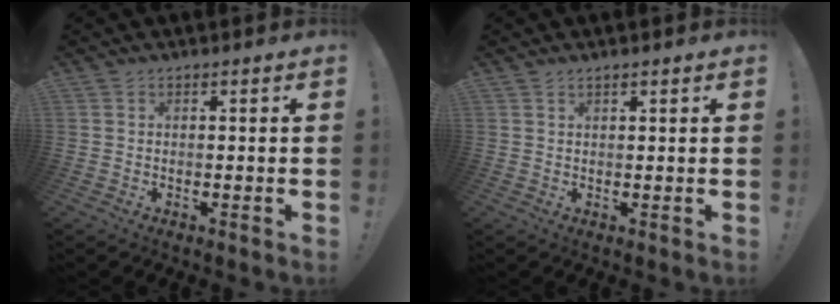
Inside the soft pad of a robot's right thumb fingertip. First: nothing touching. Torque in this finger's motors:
{"motor_torque": [0.58, 0.09, -1.39, 0.36, 0.04]}